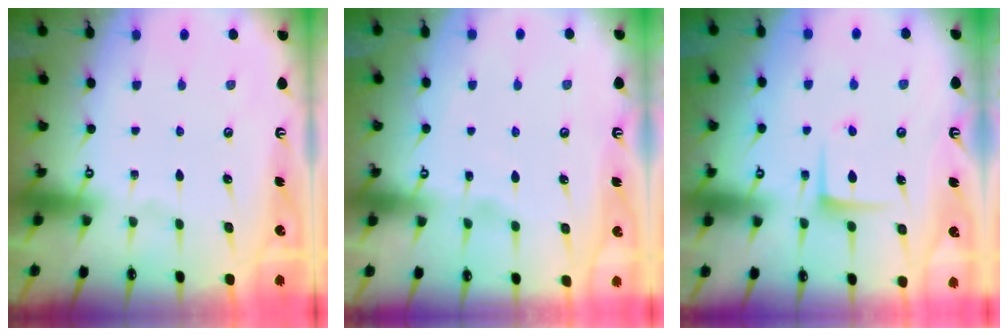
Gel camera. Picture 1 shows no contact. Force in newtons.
{"total": 2.9, "press": 2.9, "slide": 0.4}
{"total": 6.6, "press": 6.6, "slide": 0.6}